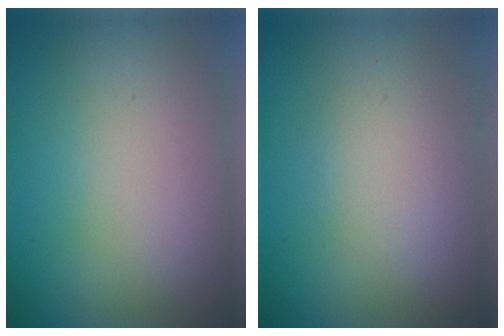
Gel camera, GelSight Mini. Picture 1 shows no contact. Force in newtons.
{"total": 2.4, "press": 2.4, "slide": 0.4}